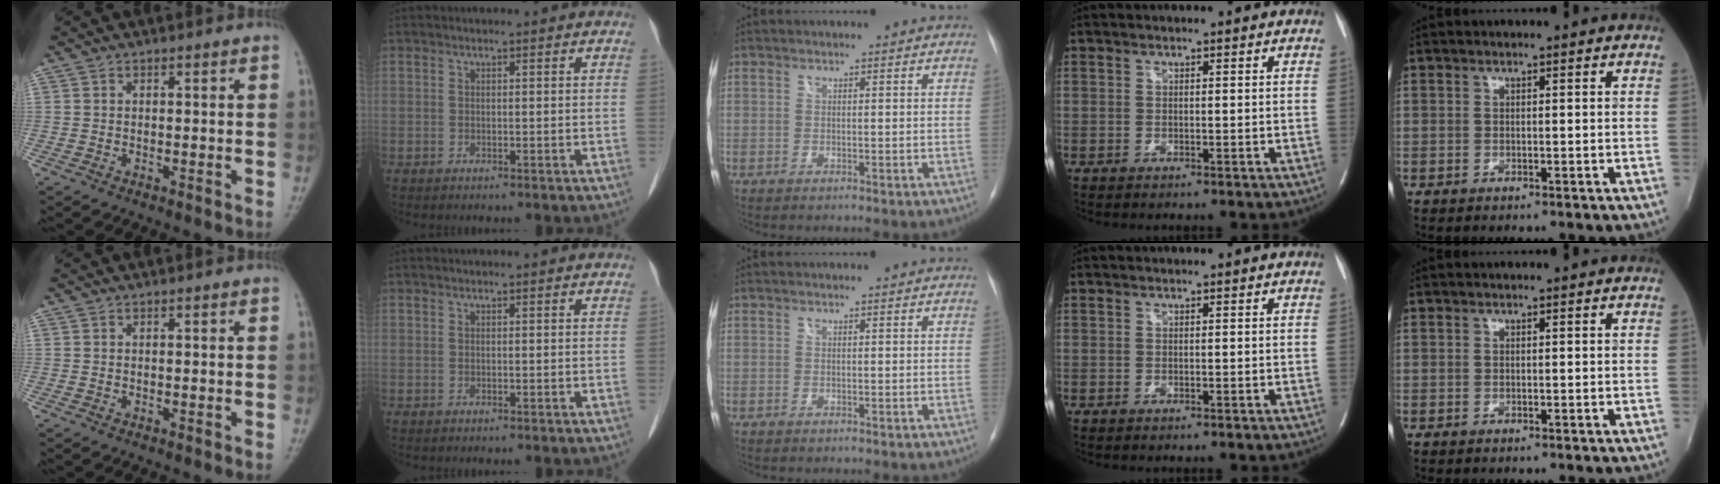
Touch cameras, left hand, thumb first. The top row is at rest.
{}